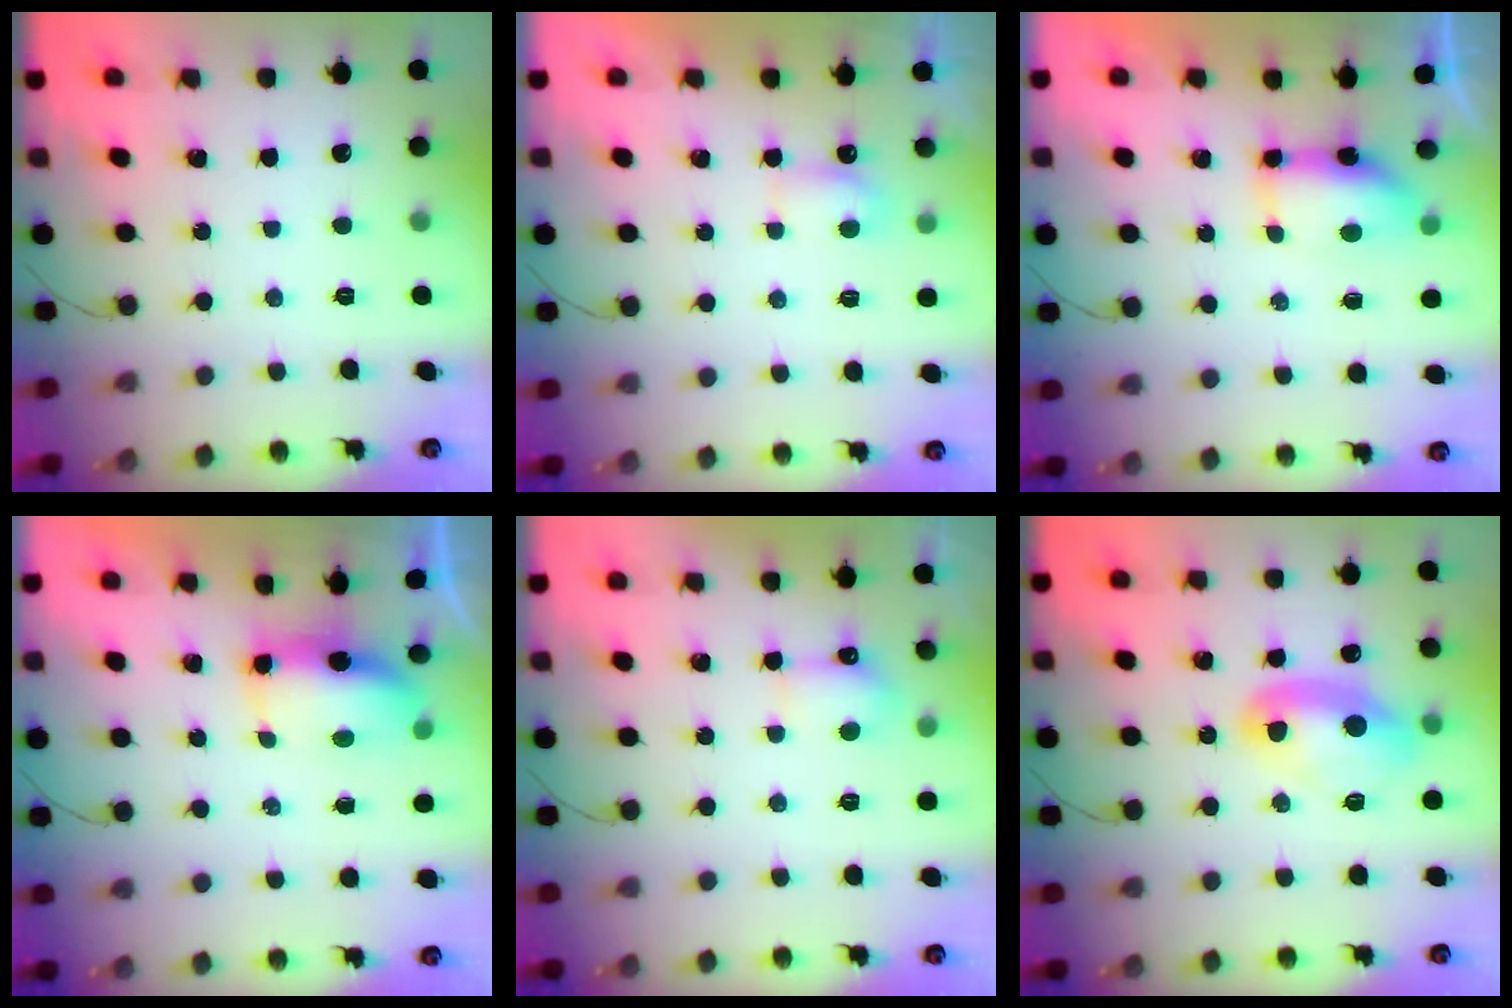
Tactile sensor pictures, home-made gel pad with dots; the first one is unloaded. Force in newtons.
{"total": 3.7, "press": 3.6, "slide": 1.1}
{"total": 6.7, "press": 6.7, "slide": 0.4}
{"total": 11.6, "press": 8.3, "slide": 8.0}
{"total": 4.1, "press": 4.0, "slide": 0.9}
{"total": 11.1, "press": 10.9, "slide": 2.2}